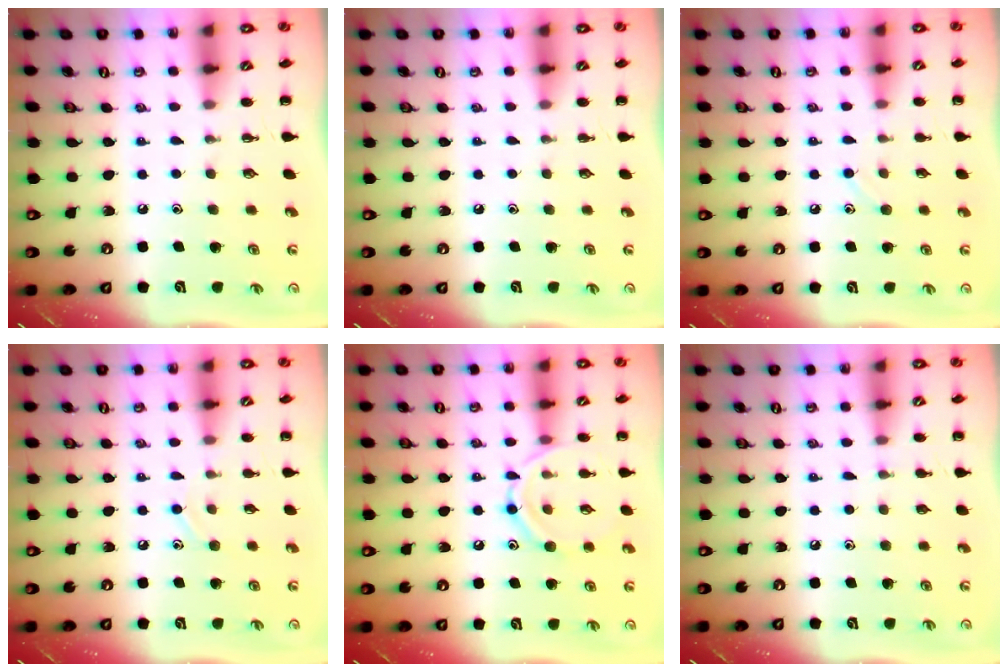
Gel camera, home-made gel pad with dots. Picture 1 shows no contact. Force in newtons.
{"total": 0.0}
{"total": 7.1, "press": 6.7, "slide": 2.3}
{"total": 7.8, "press": 7.4, "slide": 2.5}
{"total": 11.6, "press": 11.5, "slide": 0.7}
{"total": 2.6, "press": 2.4, "slide": 1.0}